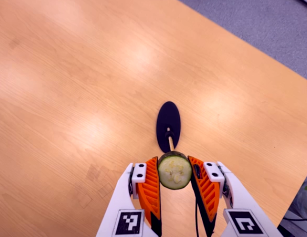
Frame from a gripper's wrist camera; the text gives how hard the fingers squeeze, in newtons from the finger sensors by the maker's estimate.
{"total": 11.3, "left": 11.7, "right": 10.9}